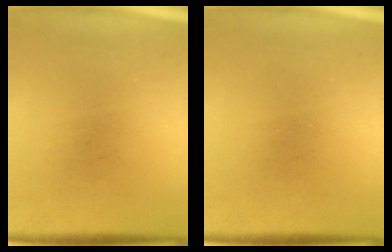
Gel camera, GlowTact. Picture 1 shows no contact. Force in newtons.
{"total": 0.0}